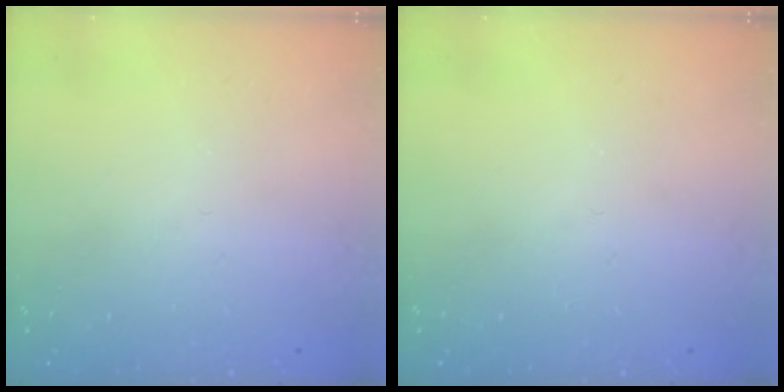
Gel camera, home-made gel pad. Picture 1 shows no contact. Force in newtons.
{"total": 0.0}